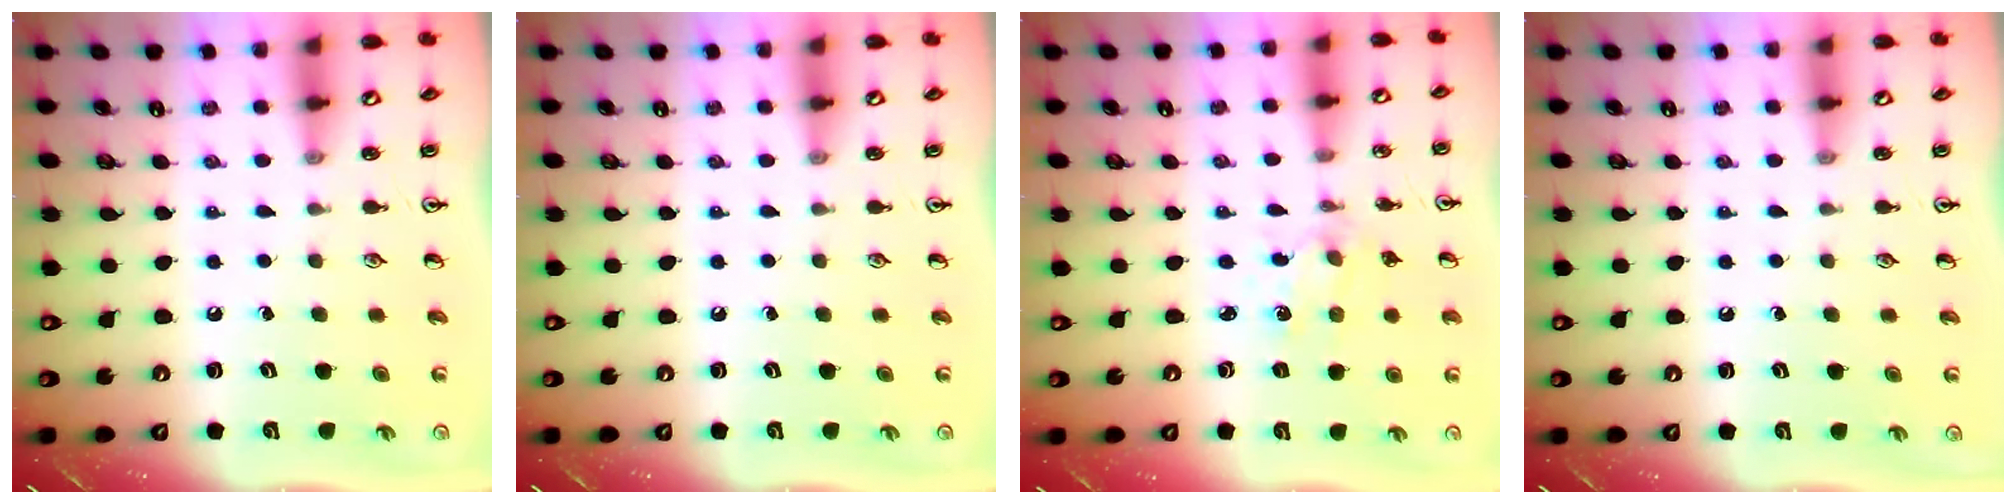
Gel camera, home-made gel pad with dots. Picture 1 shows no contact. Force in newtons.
{"total": 0.0}
{"total": 1.4, "press": 1.4, "slide": 0.3}
{"total": 0.0}